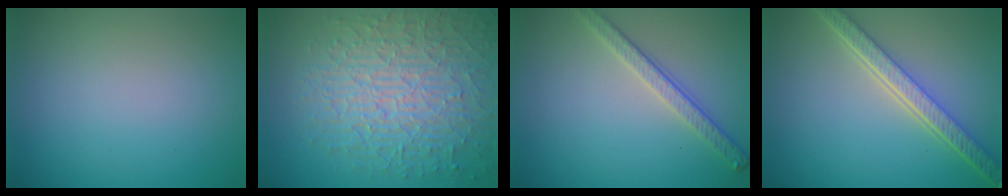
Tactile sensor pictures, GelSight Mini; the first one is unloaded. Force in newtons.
{"total": 8.9, "press": 6.2, "slide": 6.4}
{"total": 2.7, "press": 2.6, "slide": 0.9}
{"total": 5.3, "press": 4.1, "slide": 3.4}